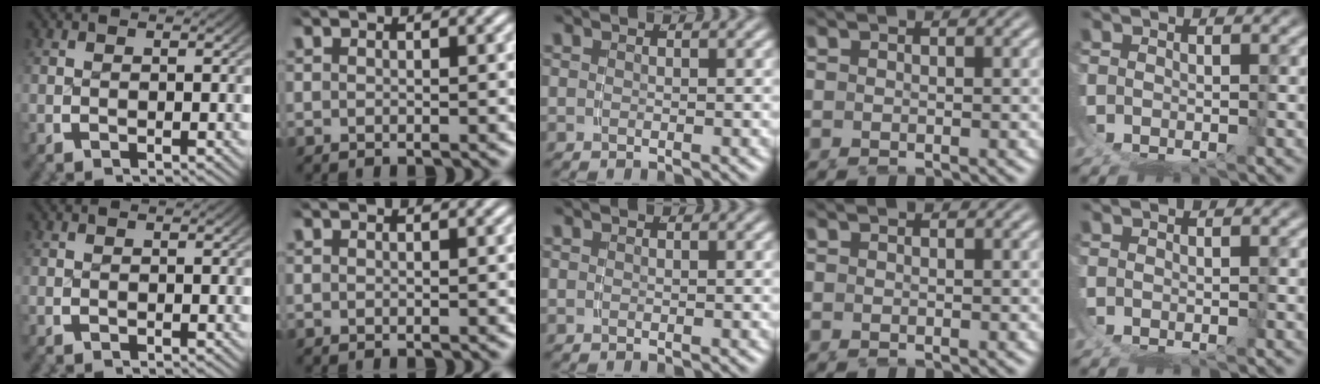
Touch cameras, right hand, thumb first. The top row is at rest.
{}